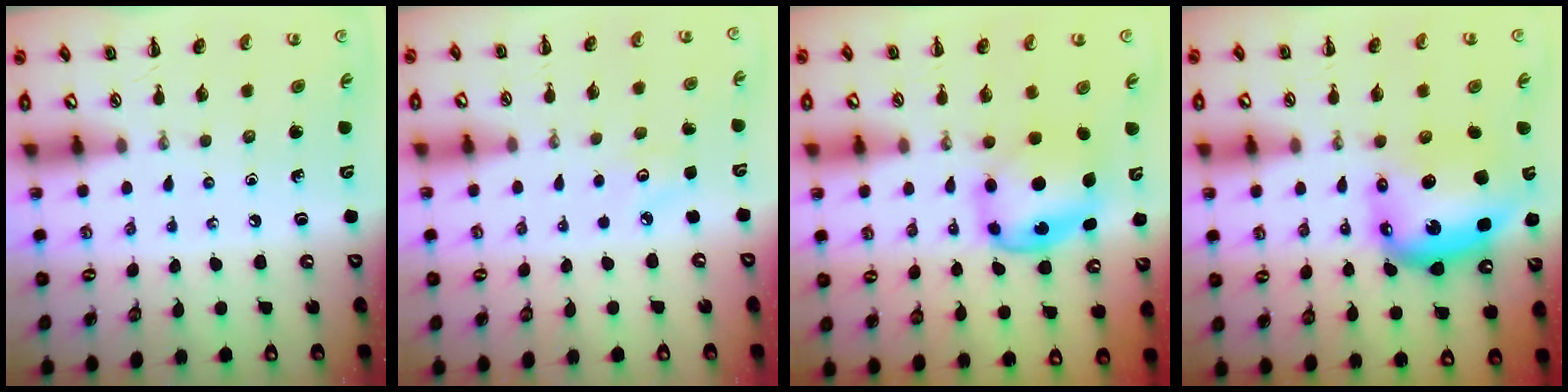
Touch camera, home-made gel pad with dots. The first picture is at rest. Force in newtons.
{"total": 2.4, "press": 2.3, "slide": 0.6}
{"total": 5.8, "press": 5.8, "slide": 0.8}
{"total": 9.5, "press": 9.0, "slide": 2.9}